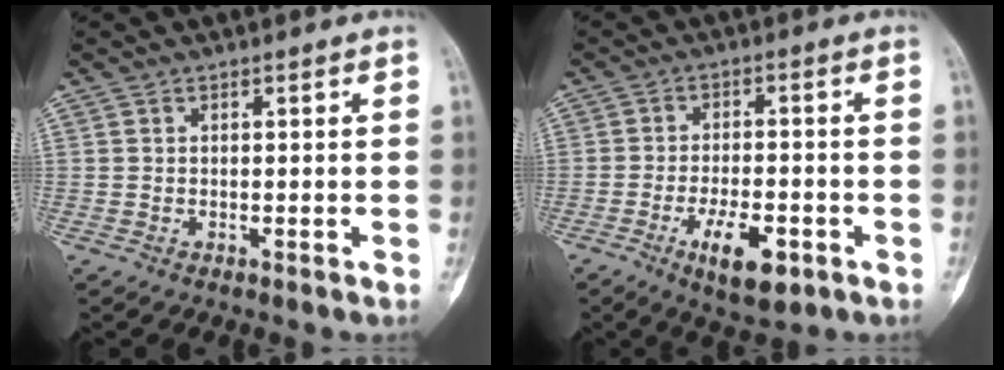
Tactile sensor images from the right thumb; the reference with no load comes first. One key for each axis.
{"total": 9.0, "fx": -4.0, "fy": 3.6, "fz": 7.2, "tx": -0.118, "ty": 0.009, "tz": -0.058}